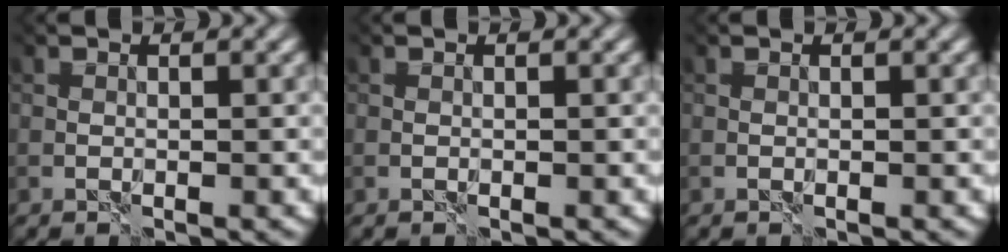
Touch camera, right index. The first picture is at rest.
{"total": 0.0}
{"total": 0.0}